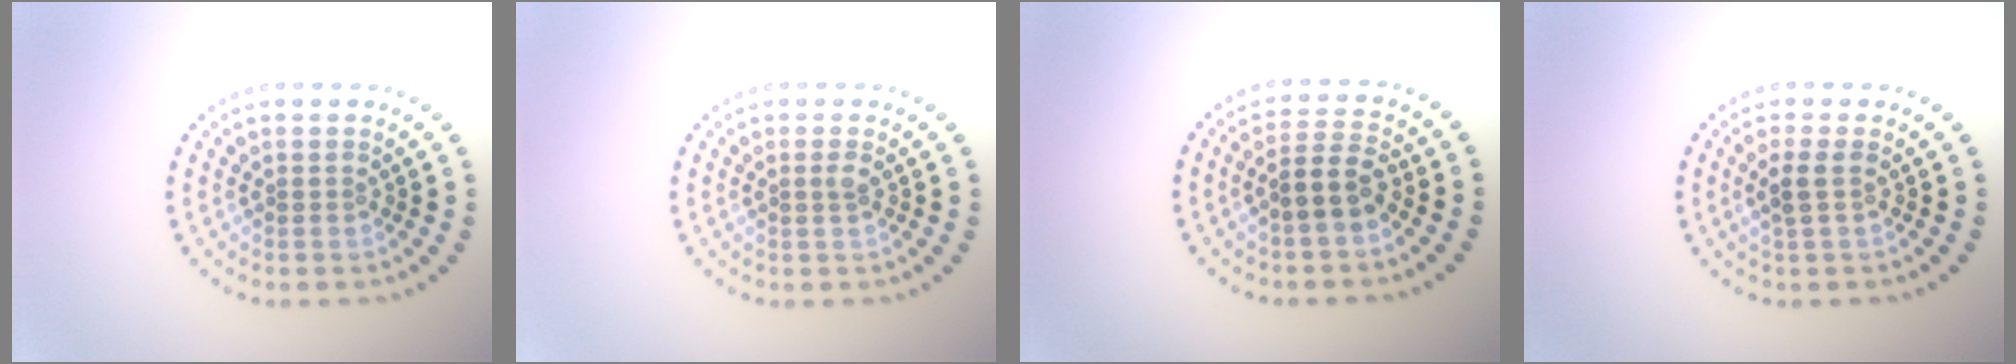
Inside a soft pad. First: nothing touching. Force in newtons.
{"total": 0.6, "press": 0.5, "slide": 0.4}
{"total": 2.9, "press": 2.5, "slide": 1.3}
{"total": 1.6, "press": 1.4, "slide": 0.8}